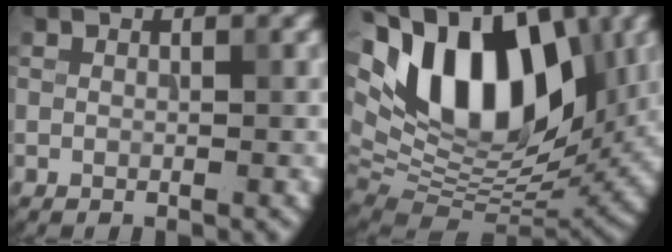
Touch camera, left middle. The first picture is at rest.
{"total": 15.6, "force": [4.8, 9.0, 11.8], "torque": [-0.193, 0.022, 0.074]}